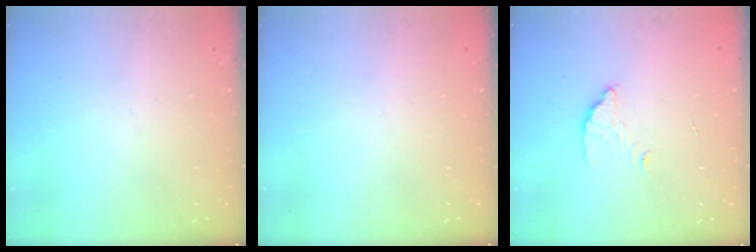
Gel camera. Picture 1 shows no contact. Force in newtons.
{"total": 0.0}
{"total": 2.6, "press": 2.6, "slide": 0.1}